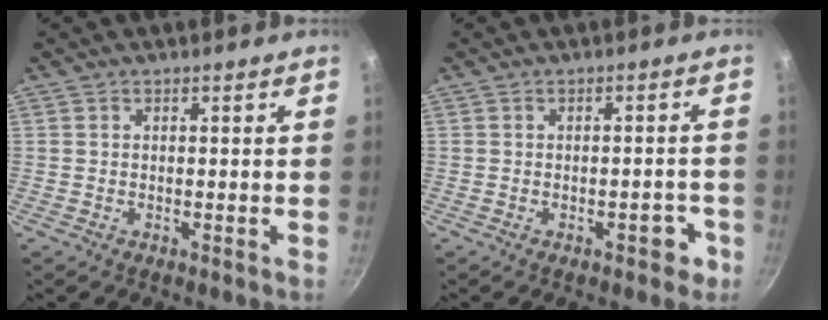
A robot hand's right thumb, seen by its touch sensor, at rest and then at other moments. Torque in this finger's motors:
{"motor_torque": [1.35, 0.45, 0.76, -1.09, 0.06]}